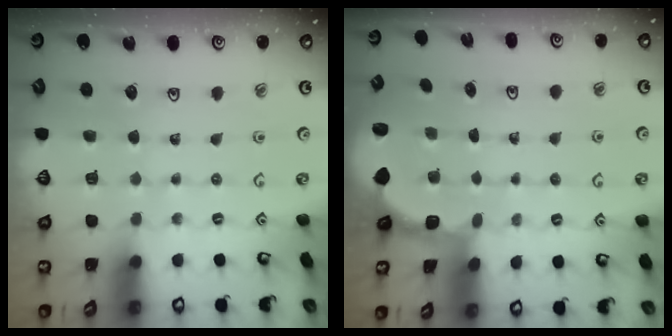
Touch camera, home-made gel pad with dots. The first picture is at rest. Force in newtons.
{"total": 1.8, "press": 1.7, "slide": 0.7}